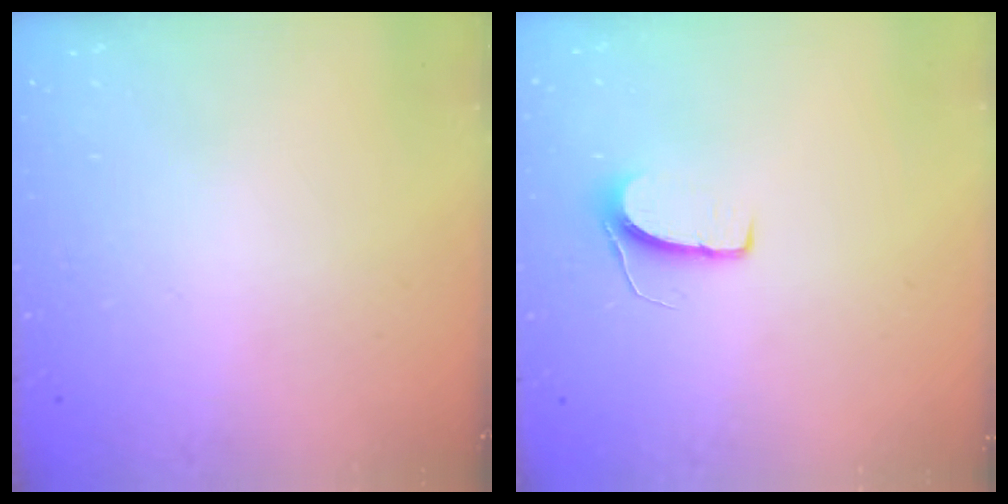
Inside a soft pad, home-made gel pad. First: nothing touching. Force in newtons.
{"total": 6.4, "press": 6.4, "slide": 0.6}